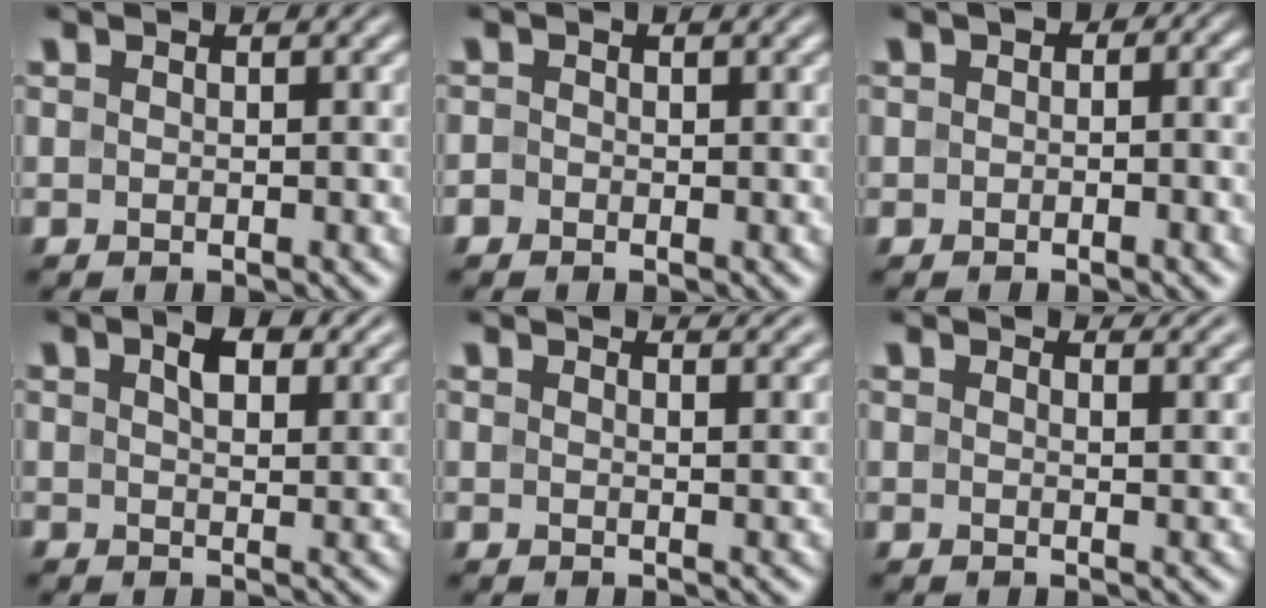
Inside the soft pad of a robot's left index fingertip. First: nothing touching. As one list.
[{"total": 0.7, "force": [-0.3, 0.6, 0.1], "torque": [-0.002, -0.003, -0.008]}, {"total": 5.9, "force": [0.9, 4.0, 4.2], "torque": [-0.019, 0.015, -0.011]}, {"total": 3.9, "force": [2.2, 1.8, 2.7], "torque": [-0.045, 0.002, 0.032]}, {"total": 3.4, "force": [3.1, 0.7, 1.1], "torque": [-0.009, 0.011, 0.026]}, {"total": 3.5, "force": [3.3, 0.7, 1.1], "torque": [-0.017, 0.005, 0.034]}]